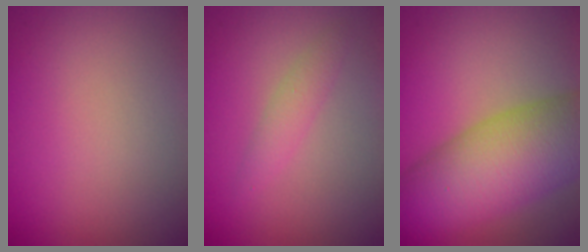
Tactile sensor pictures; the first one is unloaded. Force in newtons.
{"total": 1.6, "press": 1.6, "slide": 0.0}
{"total": 11.9, "press": 11.9, "slide": 0.4}